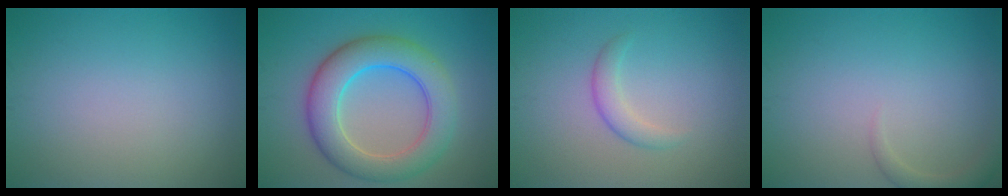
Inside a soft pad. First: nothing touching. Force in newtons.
{"total": 7.6, "press": 7.6, "slide": 0.1}
{"total": 1.8, "press": 1.8, "slide": 0.1}
{"total": 1.5, "press": 1.5, "slide": 0.1}